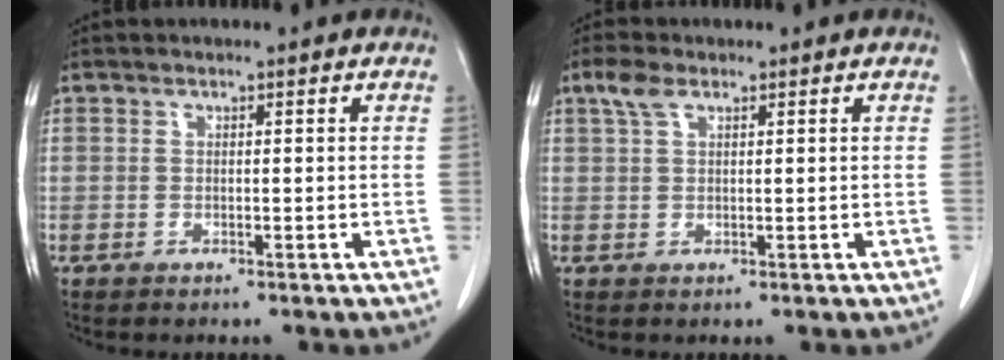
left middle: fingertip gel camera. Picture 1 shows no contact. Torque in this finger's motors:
{"motor_torque": [0.58, -0.47, -0.01, 0.05]}